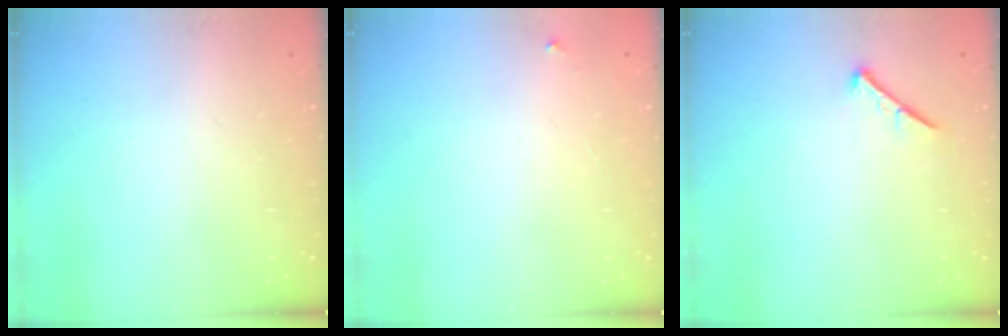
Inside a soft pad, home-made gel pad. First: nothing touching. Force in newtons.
{"total": 2.2, "press": 2.2, "slide": 0.1}
{"total": 0.0}